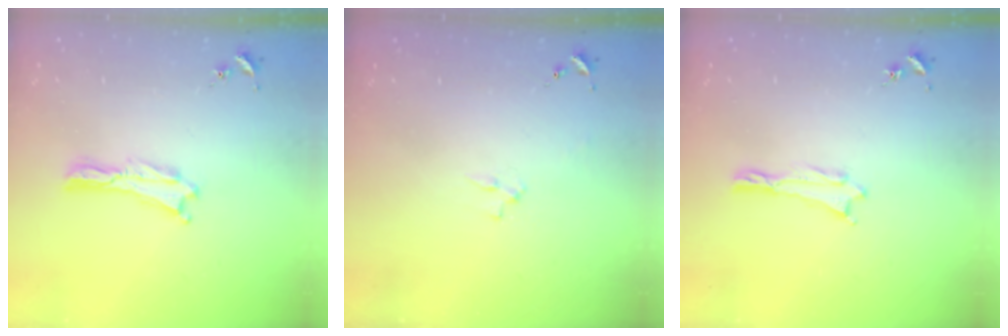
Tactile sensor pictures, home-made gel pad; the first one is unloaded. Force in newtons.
{"total": 2.3, "press": 2.3, "slide": 0.3}
{"total": 0.5, "press": 0.5, "slide": 0.2}